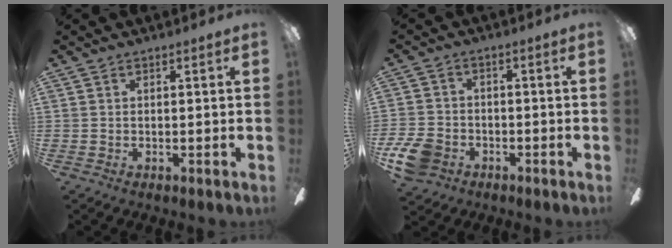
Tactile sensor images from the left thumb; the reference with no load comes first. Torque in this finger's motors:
{"motor_torque": [-0.35, 0.64, 0.12, -0.14, 0.03]}